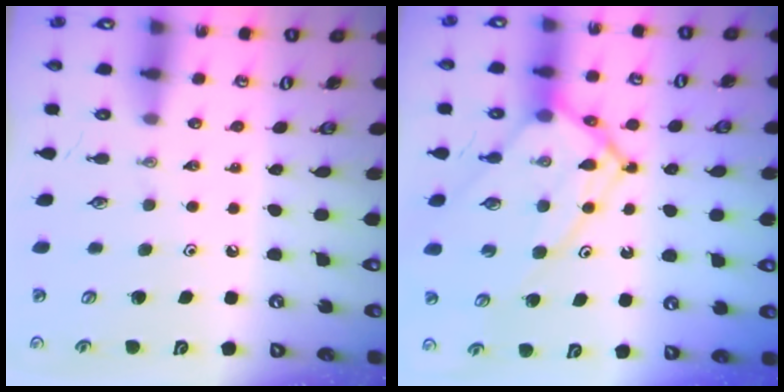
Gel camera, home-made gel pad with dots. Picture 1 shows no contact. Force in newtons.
{"total": 14.4, "press": 14.3, "slide": 1.1}